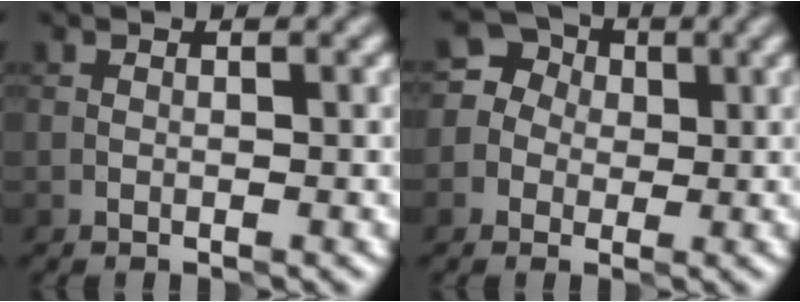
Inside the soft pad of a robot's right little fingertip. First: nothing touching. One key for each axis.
{"total": 5.0, "fx": 0.9, "fy": 4.6, "fz": 1.6, "tx": -0.007, "ty": 0.037, "tz": -0.017}